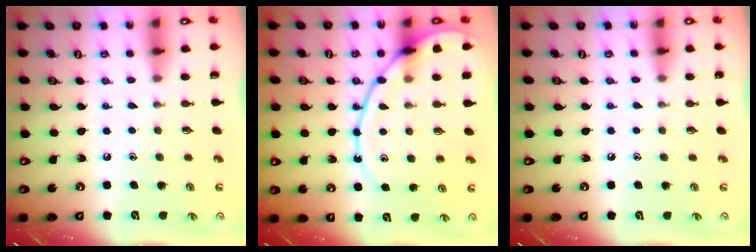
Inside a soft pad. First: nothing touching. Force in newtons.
{"total": 12.8, "press": 12.8, "slide": 1.0}
{"total": 4.8, "press": 4.8, "slide": 0.6}